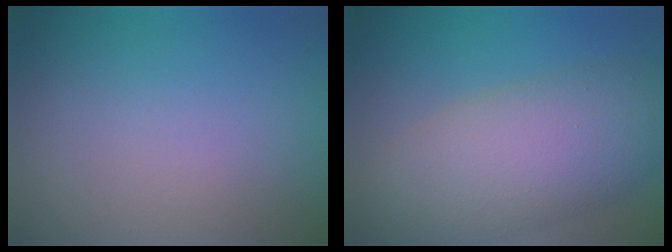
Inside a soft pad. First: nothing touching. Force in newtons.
{"total": 8.8, "press": 8.8, "slide": 0.7}